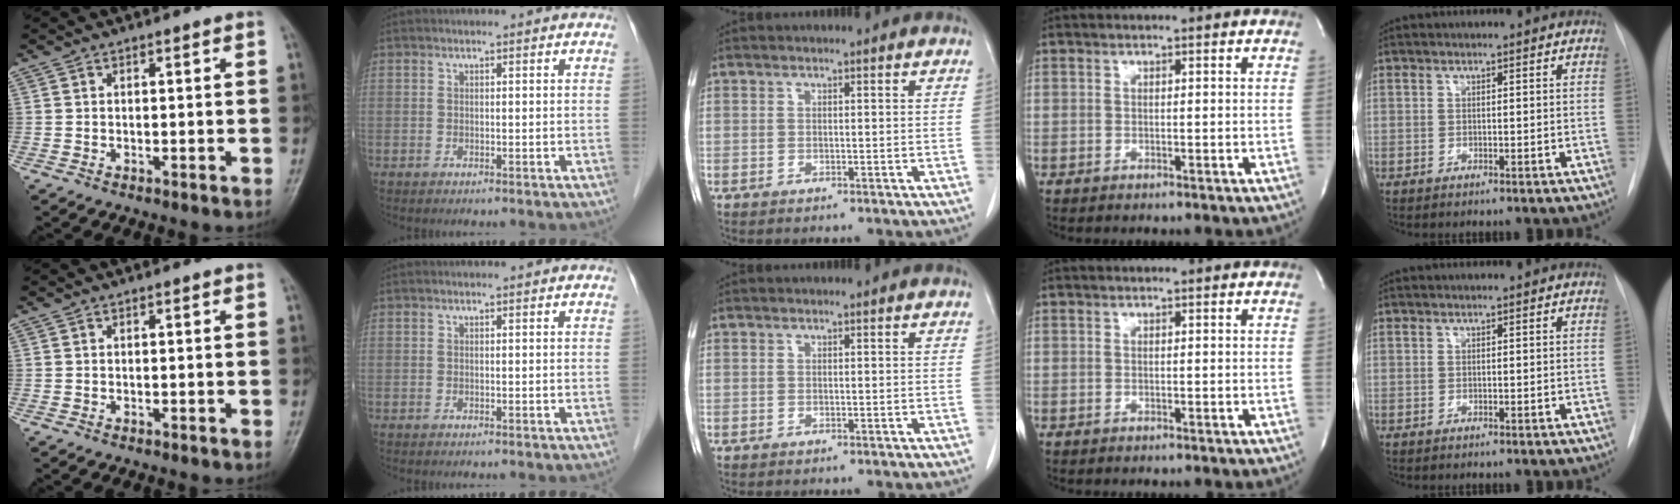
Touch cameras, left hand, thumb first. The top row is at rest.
{}